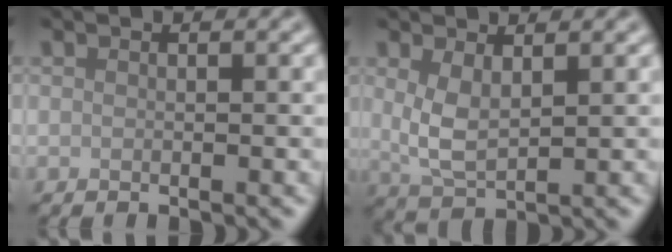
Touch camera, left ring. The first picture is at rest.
{"total": 3.2, "force": [1.1, 1.4, 2.7], "torque": [-0.062, -0.007, 0.026]}